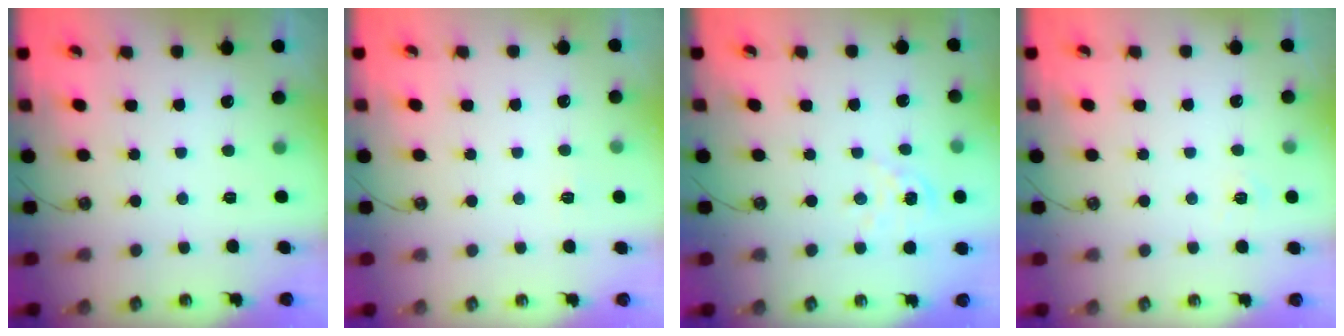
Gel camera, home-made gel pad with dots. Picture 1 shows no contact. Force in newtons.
{"total": 3.4, "press": 3.4, "slide": 0.4}
{"total": 2.9, "press": 2.9, "slide": 0.3}
{"total": 3.8, "press": 3.8, "slide": 0.5}